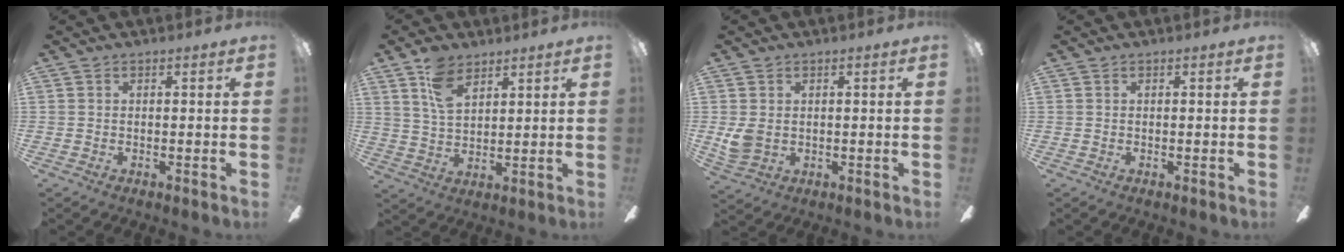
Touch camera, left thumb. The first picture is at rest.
{"total": 9.1, "force": [5.7, 4.9, 5.0], "torque": [-0.105, -0.010, 0.110]}
{"total": 4.2, "force": [1.0, 3.2, 2.5], "torque": [-0.052, -0.002, 0.018]}
{"total": 0.0}